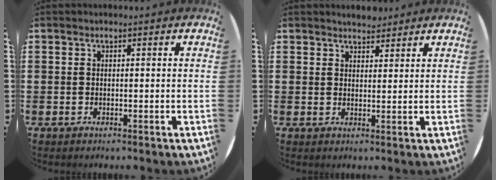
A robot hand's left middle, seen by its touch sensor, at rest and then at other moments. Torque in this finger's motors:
{"motor_torque": [0.07, 0.06, 0.10, 0.03]}